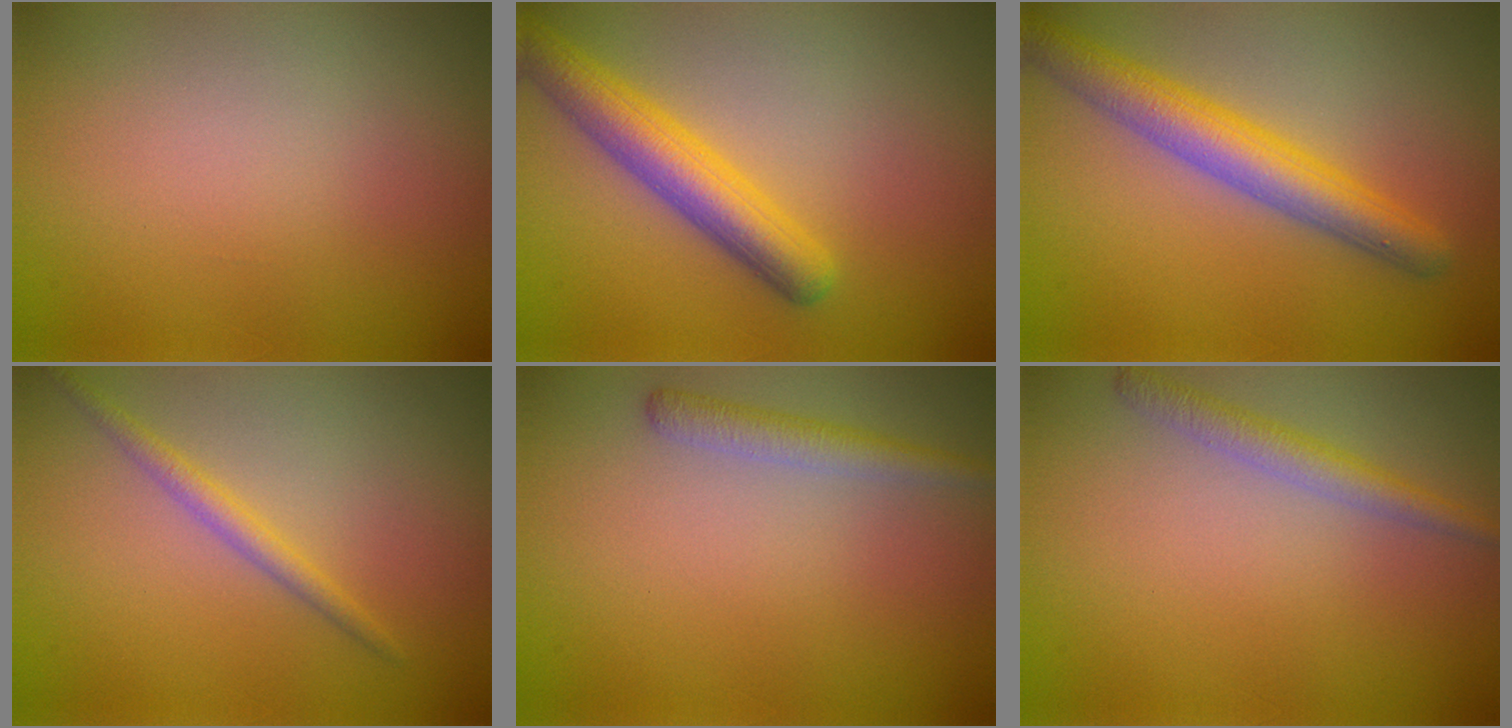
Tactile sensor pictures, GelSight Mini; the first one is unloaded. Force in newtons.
{"total": 4.6, "press": 4.6, "slide": 0.2}
{"total": 4.9, "press": 4.9, "slide": 0.2}
{"total": 1.6, "press": 1.6, "slide": 0.1}
{"total": 1.9, "press": 1.9, "slide": 0.1}
{"total": 2.2, "press": 2.2, "slide": 0.0}